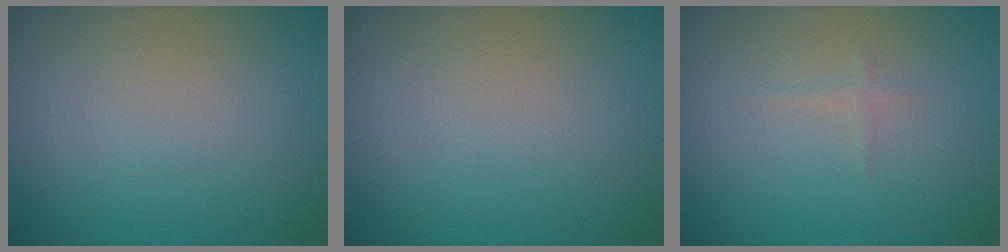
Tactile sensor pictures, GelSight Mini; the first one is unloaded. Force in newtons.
{"total": 0.0}
{"total": 0.5, "press": 0.5, "slide": 0.0}